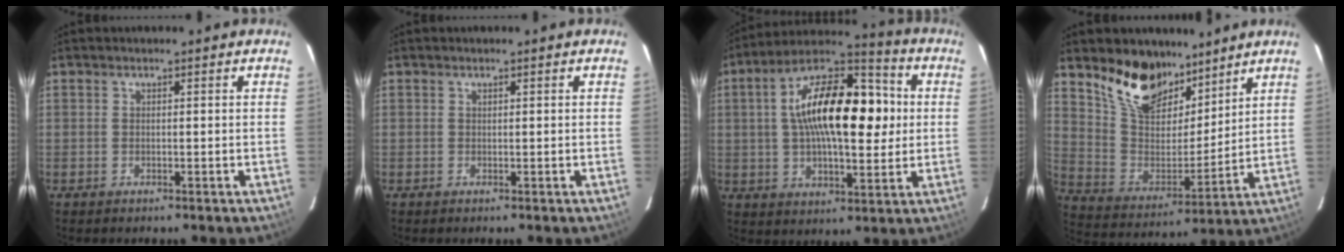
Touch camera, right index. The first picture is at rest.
{"total": 0.0}
{"total": 20.9, "force": [2.6, 9.3, 18.5], "torque": [-0.318, 0.034, 0.035]}
{"total": 14.8, "force": [10.7, 7.4, 7.1], "torque": [-0.152, 0.010, 0.206]}